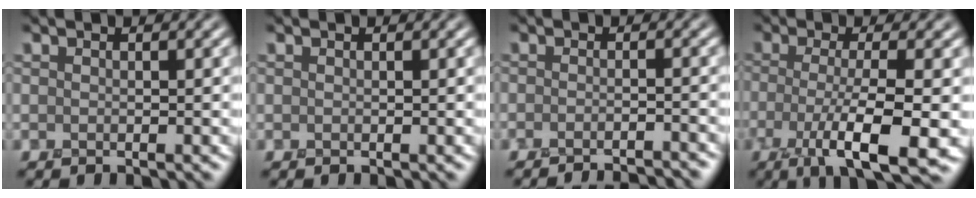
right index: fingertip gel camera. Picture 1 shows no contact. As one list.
[{"total": 0.5, "force": [0.3, -0.1, -0.4], "torque": [0.008, 0.002, 0.004]}, {"total": 3.8, "force": [-3.6, 0.4, 1.0], "torque": [0.008, 0.004, -0.049]}, {"total": 6.9, "force": [-2.5, 1.5, 6.3], "torque": [-0.103, -0.002, -0.049]}]